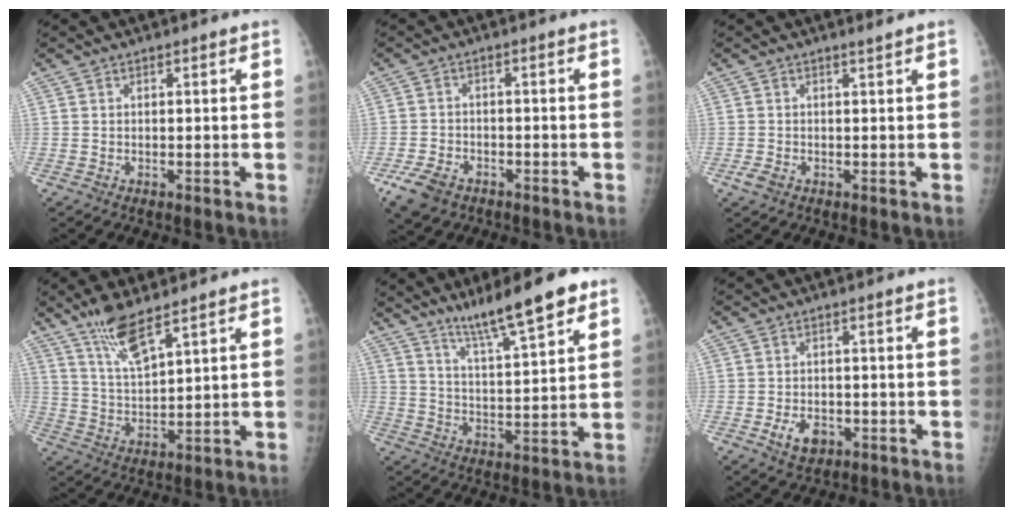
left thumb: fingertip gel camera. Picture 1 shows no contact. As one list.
[{"total": 6.6, "force": [-4.0, 4.2, 3.2], "torque": [-0.068, 0.013, -0.068]}, {"total": 1.8, "force": [0.0, 1.0, 1.4], "torque": [-0.028, 0.005, 0.004]}, {"total": 8.0, "force": [5.8, 1.7, 5.2], "torque": [-0.099, -0.034, 0.122]}, {"total": 12.7, "force": [8.9, 1.8, 8.8], "torque": [-0.131, -0.048, 0.151]}, {"total": 4.4, "force": [-1.8, 3.0, 2.7], "torque": [-0.039, 0.008, -0.024]}]